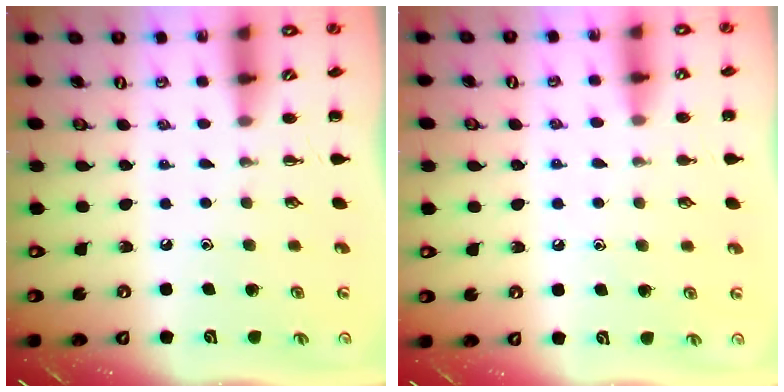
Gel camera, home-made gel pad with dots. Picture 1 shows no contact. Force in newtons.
{"total": 6.6, "press": 6.3, "slide": 2.1}